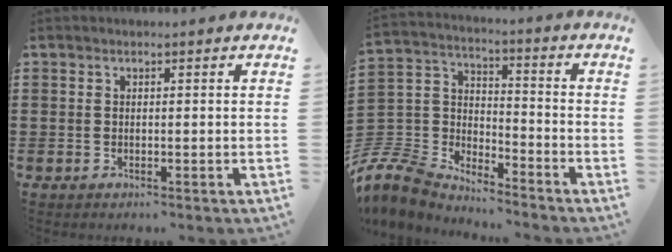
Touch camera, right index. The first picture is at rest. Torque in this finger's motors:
{"motor_torque": [-2.14, 0.00, -0.54, -0.21]}